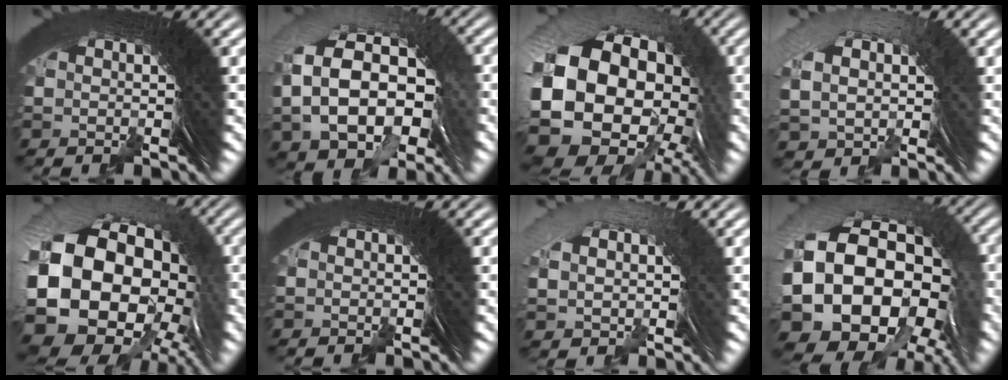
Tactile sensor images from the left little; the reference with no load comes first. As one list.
[{"total": 10.6, "force": [0.4, 7.6, 7.4], "torque": [-0.146, -0.010, 0.004]}, {"total": 16.5, "force": [-1.5, 11.8, 11.4], "torque": [-0.249, -0.048, -0.014]}, {"total": 3.2, "force": [-0.1, 2.5, 2.0], "torque": [-0.065, -0.005, 0.009]}, {"total": 19.2, "force": [-1.7, 14.1, 12.9], "torque": [-0.279, -0.053, -0.016]}, {"total": 0.0}, {"total": 2.1, "force": [0.8, 1.1, 1.6], "torque": [-0.029, 0.014, 0.020]}, {"total": 21.5, "force": [-3.1, 16.6, 13.2], "torque": [-0.290, -0.063, -0.043]}]